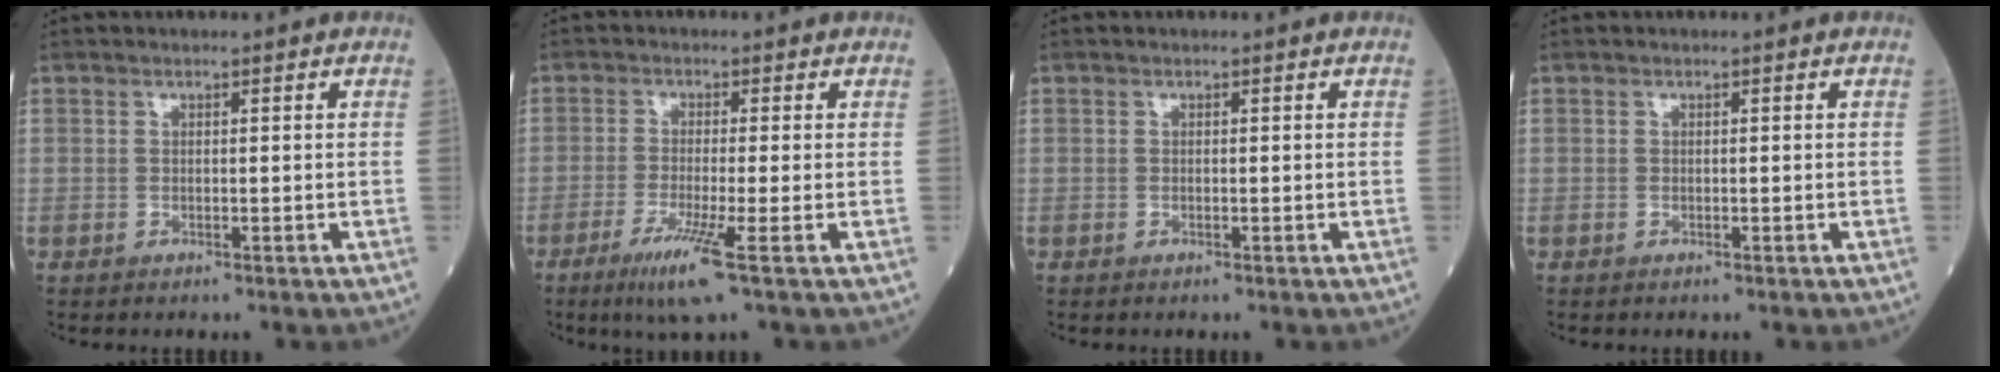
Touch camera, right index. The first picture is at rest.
{"total": 6.0, "force": [-3.1, -0.9, 5.0], "torque": [-0.095, -0.021, -0.061]}
{"total": 0.0}
{"total": 0.0}